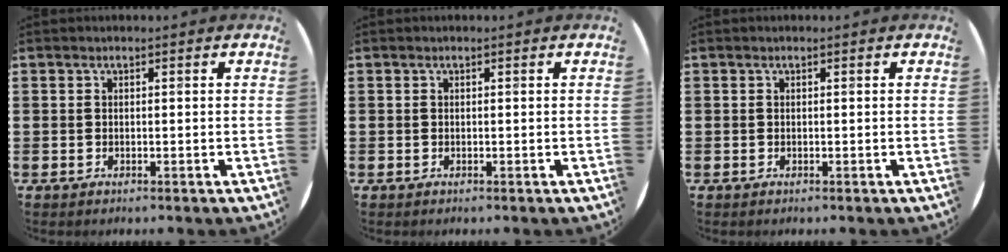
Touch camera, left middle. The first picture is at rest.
{"total": 0.0}
{"total": 0.0}